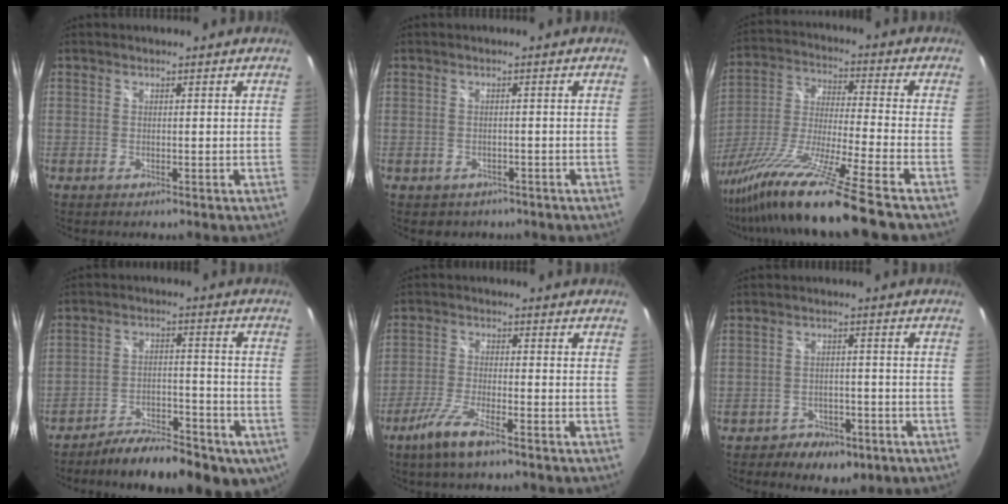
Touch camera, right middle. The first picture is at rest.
{"total": 3.8, "force": [-2.3, 2.9, 0.8], "torque": [-0.026, -0.005, -0.025]}
{"total": 20.9, "force": [-16.5, -2.3, 12.7], "torque": [-0.239, -0.060, -0.292]}
{"total": 13.7, "force": [-9.9, 5.1, 8.0], "torque": [-0.130, -0.012, -0.144]}
{"total": 7.1, "force": [-5.0, 0.9, 5.0], "torque": [-0.118, -0.012, -0.097]}
{"total": 7.3, "force": [-4.7, 4.9, 2.8], "torque": [-0.074, 0.003, -0.055]}